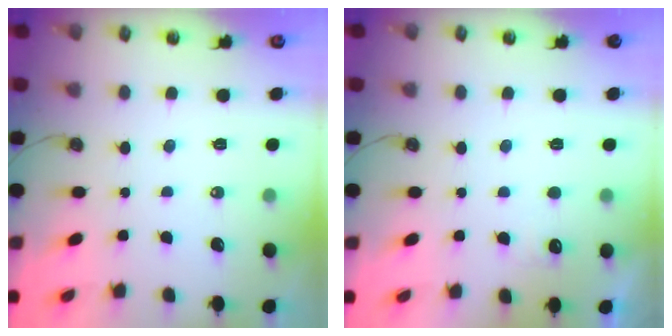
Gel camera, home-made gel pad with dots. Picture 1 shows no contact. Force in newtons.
{"total": 2.6, "press": 2.4, "slide": 1.0}